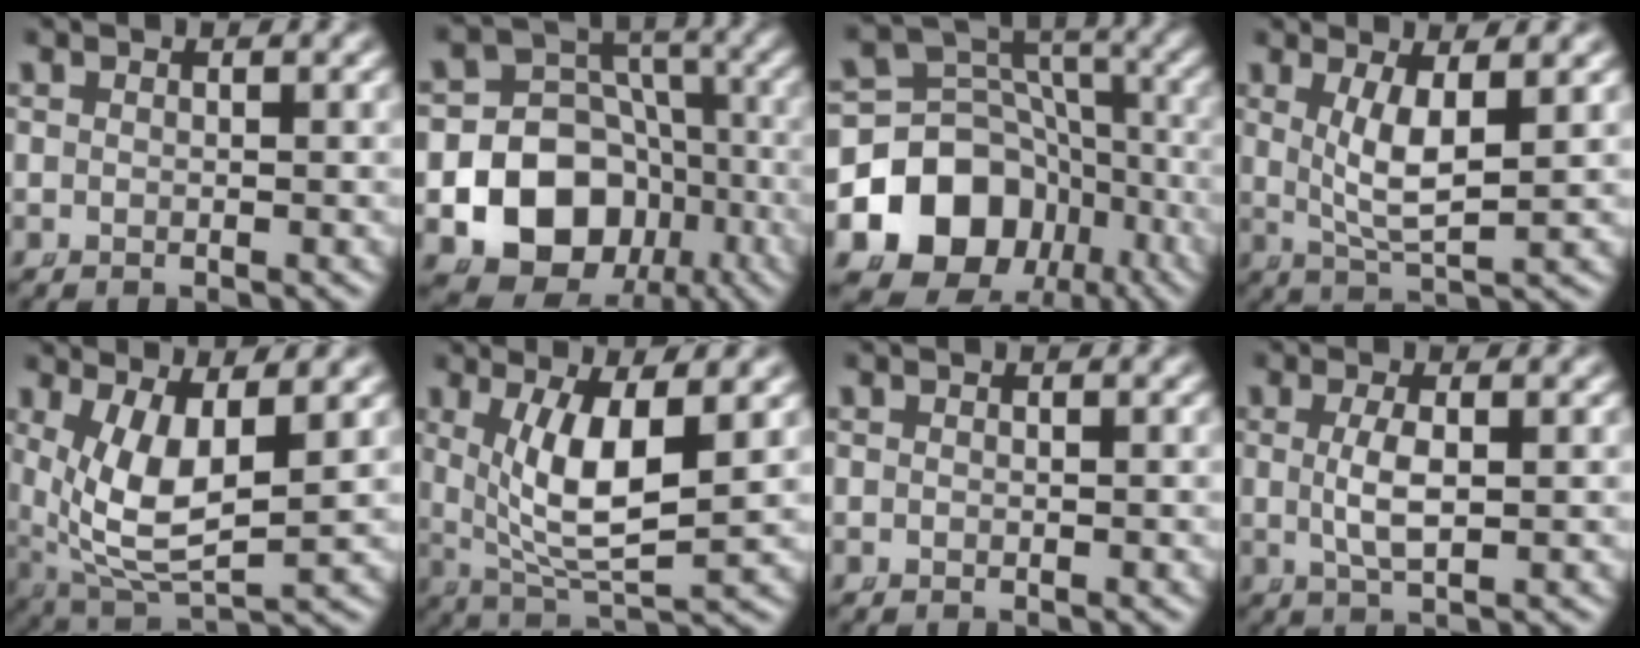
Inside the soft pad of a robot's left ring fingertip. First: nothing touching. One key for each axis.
{"total": 17.4, "fx": -5.1, "fy": 15.2, "fz": 6.7, "tx": -0.173, "ty": -0.078, "tz": -0.075}
{"total": 16.6, "fx": -5.7, "fy": 13.9, "fz": 7.0, "tx": -0.142, "ty": -0.066, "tz": -0.080}
{"total": 4.8, "fx": 1.0, "fy": 1.5, "fz": 4.4, "tx": -0.084, "ty": -0.018, "tz": 0.032}
{"total": 9.0, "fx": 0.9, "fy": 5.5, "fz": 7.0, "tx": -0.156, "ty": -0.042, "tz": 0.039}
{"total": 7.5, "fx": 1.2, "fy": 3.4, "fz": 6.5, "tx": -0.126, "ty": -0.019, "tz": 0.037}
{"total": 0.0}
{"total": 2.7, "fx": 0.0, "fy": 0.3, "fz": 2.7, "tx": -0.063, "ty": -0.011, "tz": 0.010}